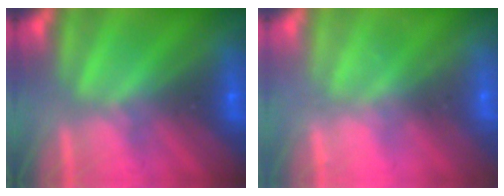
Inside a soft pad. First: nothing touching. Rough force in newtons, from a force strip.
{"total": 2.2}